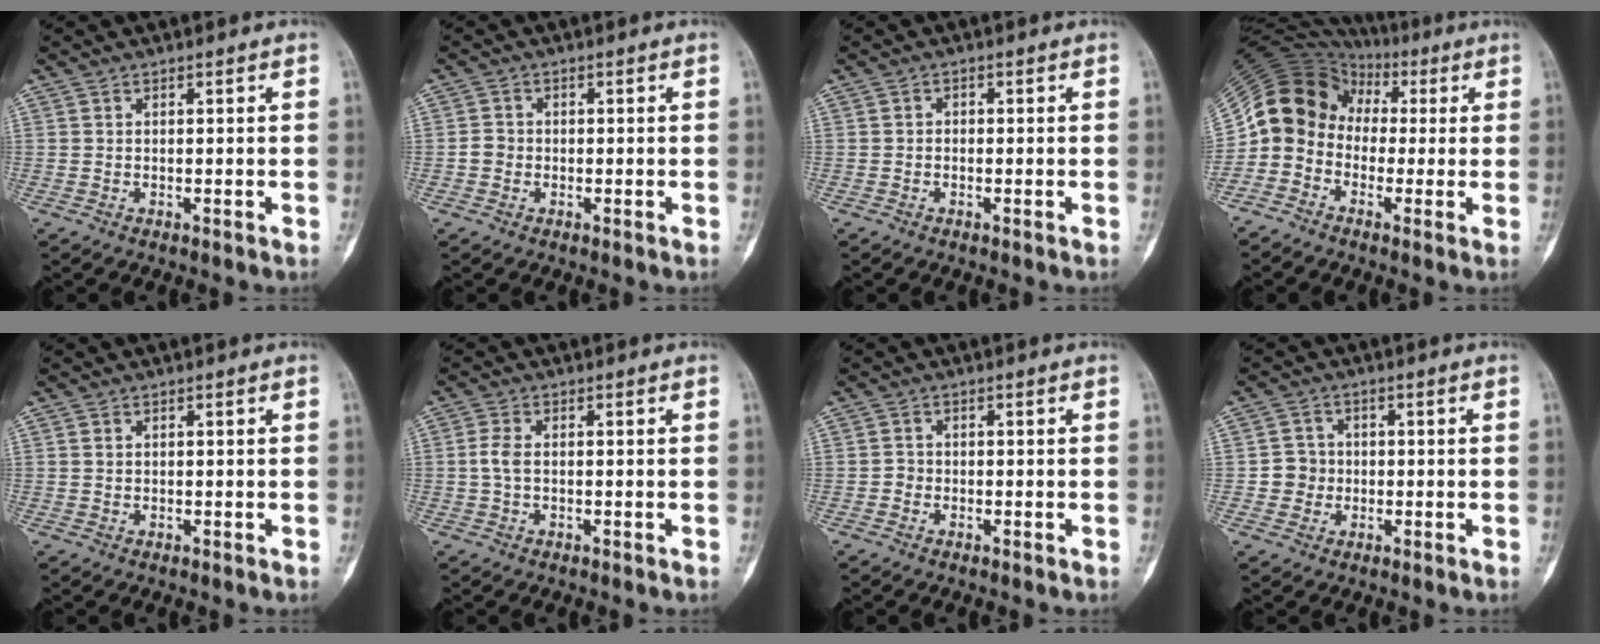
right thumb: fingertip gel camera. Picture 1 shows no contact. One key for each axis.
{"total": 2.0, "fx": -0.5, "fy": 1.8, "fz": 0.7, "tx": -0.005, "ty": 0.008, "tz": -0.012}
{"total": 0.8, "fx": -0.4, "fy": 0.7, "fz": 0.2, "tx": 0.008, "ty": 0.004, "tz": -0.011}
{"total": 11.4, "fx": -0.5, "fy": 10.2, "fz": 4.9, "tx": -0.078, "ty": 0.056, "tz": -0.018}
{"total": 0.8, "fx": 0.3, "fy": 0.6, "fz": 0.4, "tx": -0.005, "ty": 0.001, "tz": 0.008}
{"total": 2.8, "fx": -0.1, "fy": 1.6, "fz": 2.3, "tx": -0.055, "ty": 0.005, "tz": -0.005}
{"total": 1.2, "fx": -0.4, "fy": 1.0, "fz": 0.3, "tx": 0.002, "ty": 0.006, "tz": -0.011}
{"total": 3.8, "fx": -0.4, "fy": 3.7, "fz": 0.7, "tx": 0.013, "ty": 0.009, "tz": -0.011}